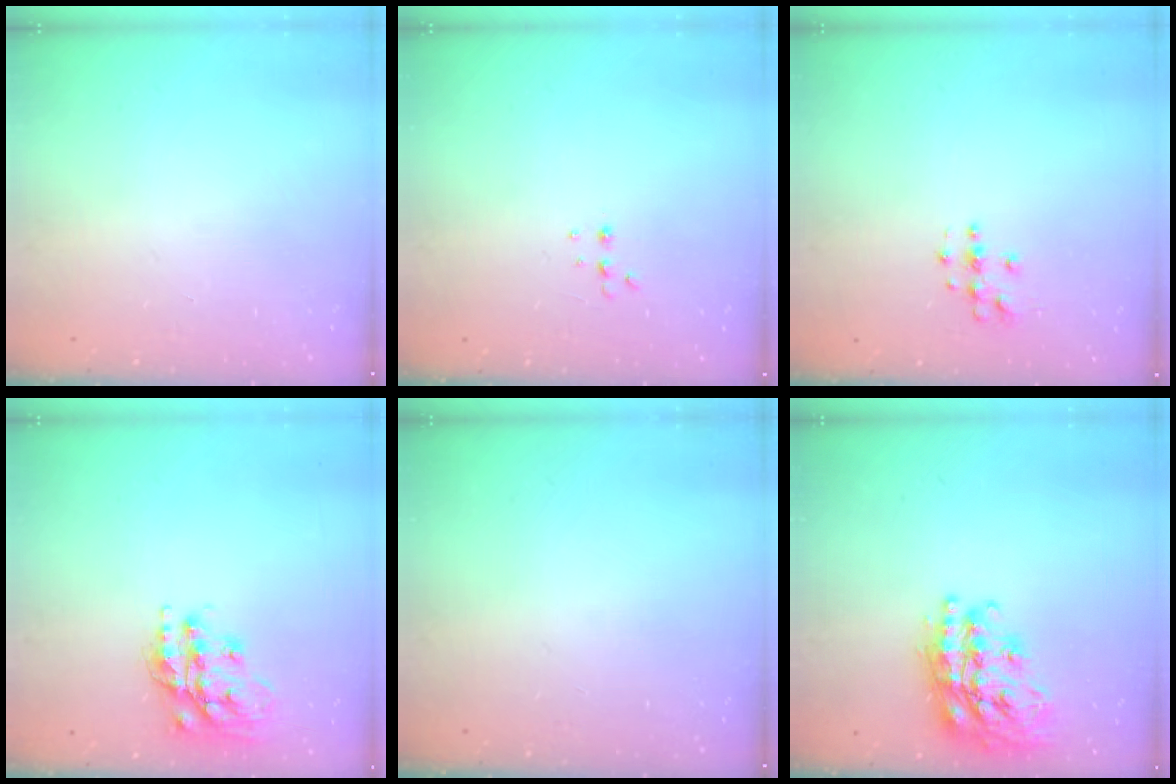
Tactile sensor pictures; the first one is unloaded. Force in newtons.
{"total": 4.4, "press": 4.3, "slide": 1.0}
{"total": 3.8, "press": 3.8, "slide": 0.3}
{"total": 16.1, "press": 16.0, "slide": 1.3}
{"total": 0.0}
{"total": 23.5, "press": 23.4, "slide": 2.0}